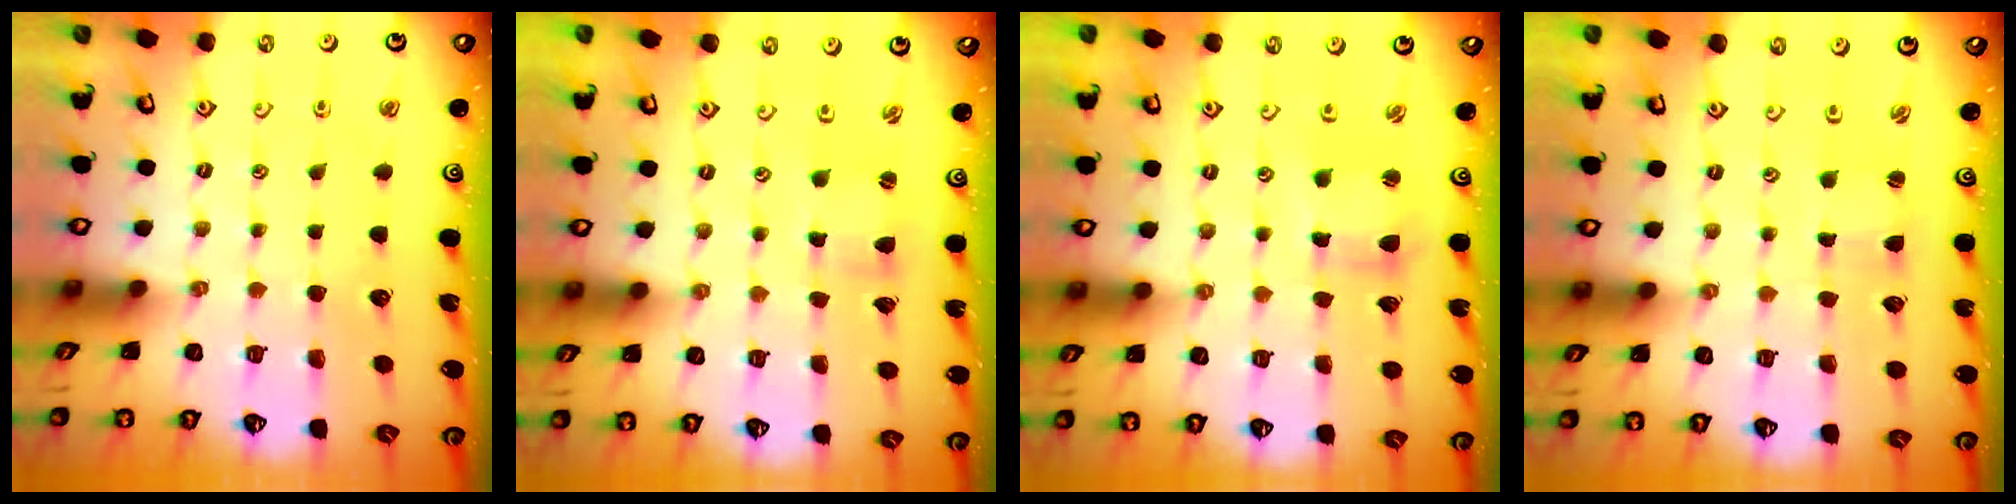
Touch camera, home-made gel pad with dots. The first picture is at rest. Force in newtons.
{"total": 1.6, "press": 1.6, "slide": 0.2}
{"total": 3.8, "press": 3.7, "slide": 0.5}
{"total": 0.9, "press": 0.9, "slide": 0.0}